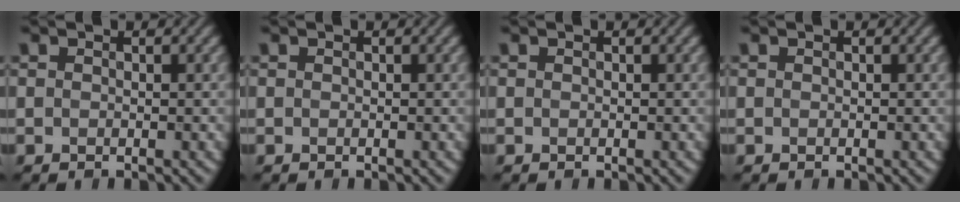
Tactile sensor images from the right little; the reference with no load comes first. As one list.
[{"total": 0.0}, {"total": 0.0}, {"total": 0.0}]